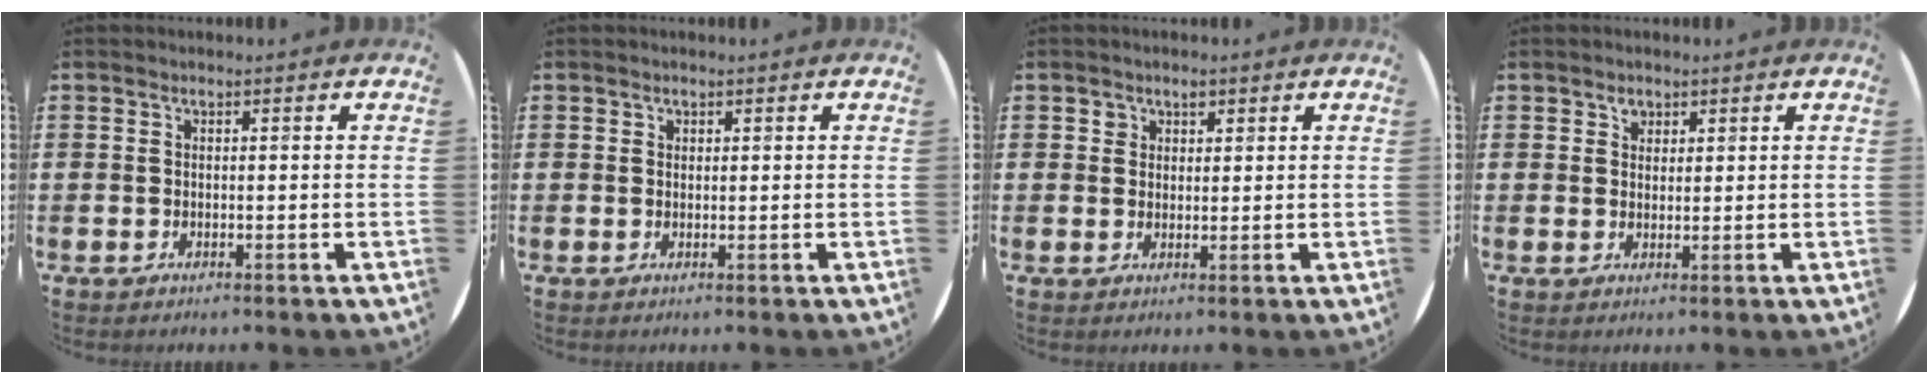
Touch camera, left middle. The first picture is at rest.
{"total": 0.5, "force": [0.3, 0.4, 0.0], "torque": [0.009, 0.002, 0.005]}
{"total": 1.7, "force": [1.1, 1.3, 0.4], "torque": [0.007, -0.002, 0.017]}
{"total": 1.6, "force": [1.2, 1.1, 0.2], "torque": [0.012, -0.005, 0.021]}